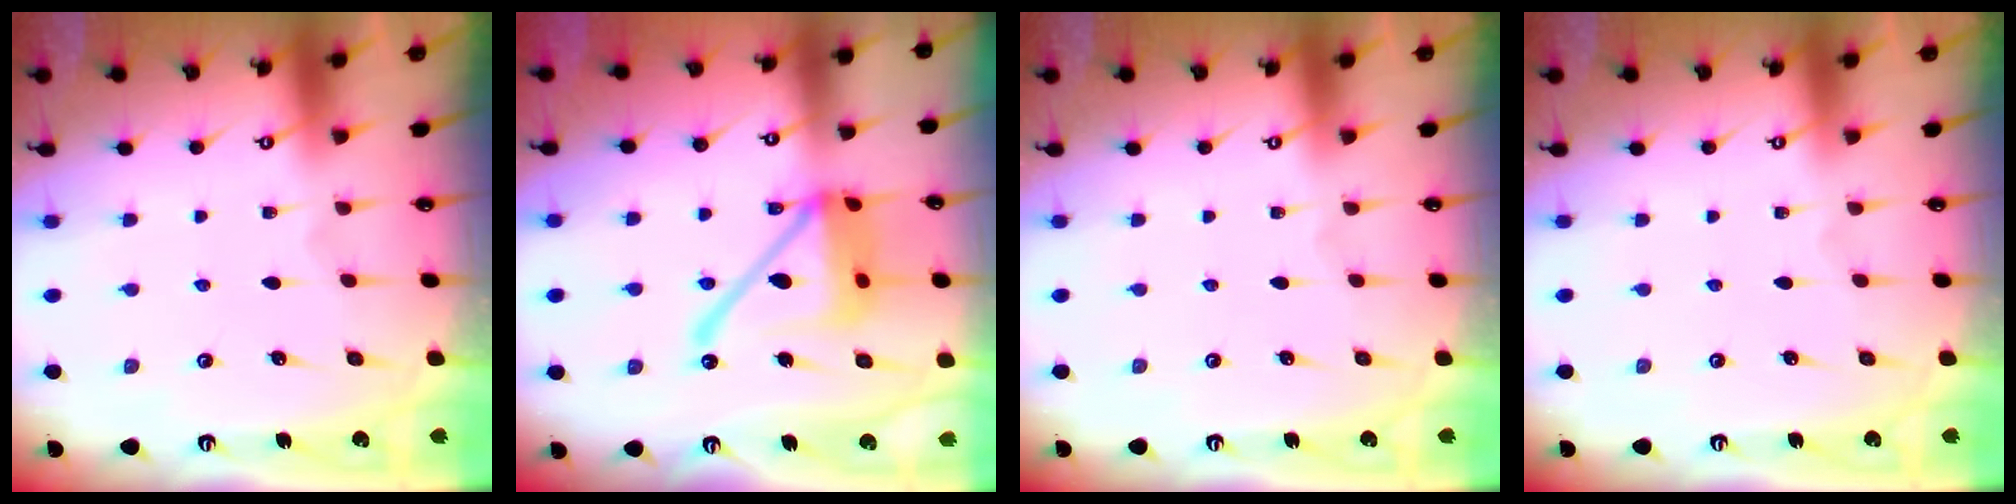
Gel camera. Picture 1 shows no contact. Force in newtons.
{"total": 18.3, "press": 18.2, "slide": 1.7}
{"total": 0.0}
{"total": 0.0}